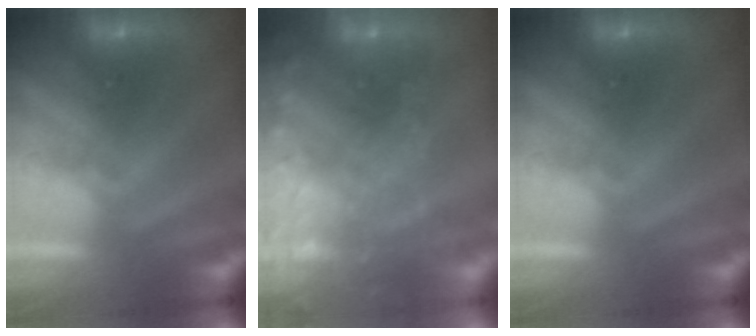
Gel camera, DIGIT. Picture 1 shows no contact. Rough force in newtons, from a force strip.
{"total": 6.5}
{"total": 0.0}